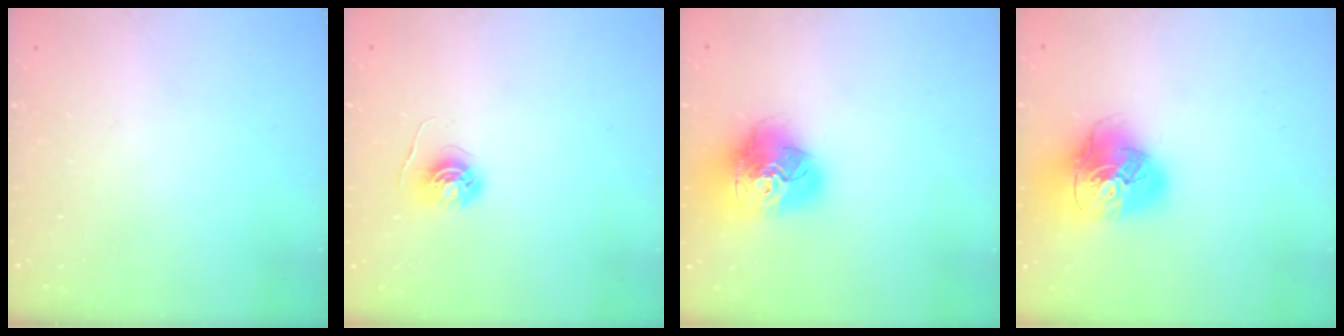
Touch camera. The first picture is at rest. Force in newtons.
{"total": 5.3, "press": 5.3, "slide": 0.5}
{"total": 18.8, "press": 18.6, "slide": 2.1}
{"total": 17.1, "press": 17.0, "slide": 2.5}